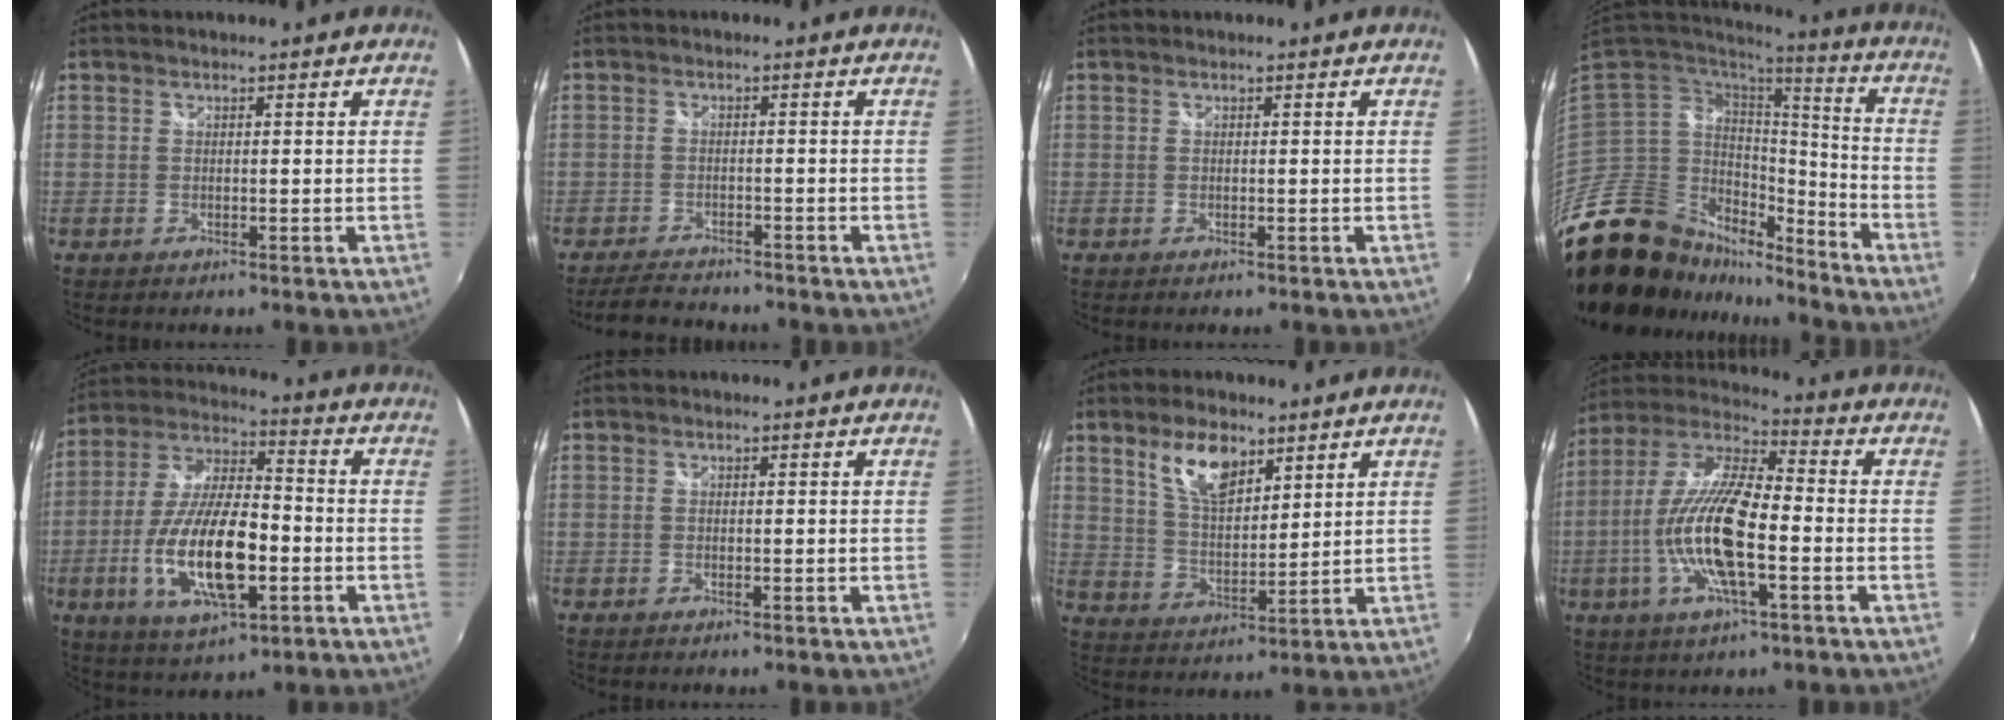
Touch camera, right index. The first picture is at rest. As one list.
[{"total": 5.0, "force": [-4.4, 2.0, 0.9], "torque": [-0.041, 0.003, -0.075]}, {"total": 0.0}, {"total": 23.0, "force": [-17.2, 10.5, 11.2], "torque": [-0.214, -0.006, -0.283]}, {"total": 18.6, "force": [-5.2, 6.8, 16.6], "torque": [-0.337, -0.012, -0.091]}, {"total": 0.0}, {"total": 9.4, "force": [5.6, 4.3, 6.2], "torque": [-0.113, 0.009, 0.111]}, {"total": 16.9, "force": [-4.0, 4.7, 15.7], "torque": [-0.312, -0.004, -0.082]}]